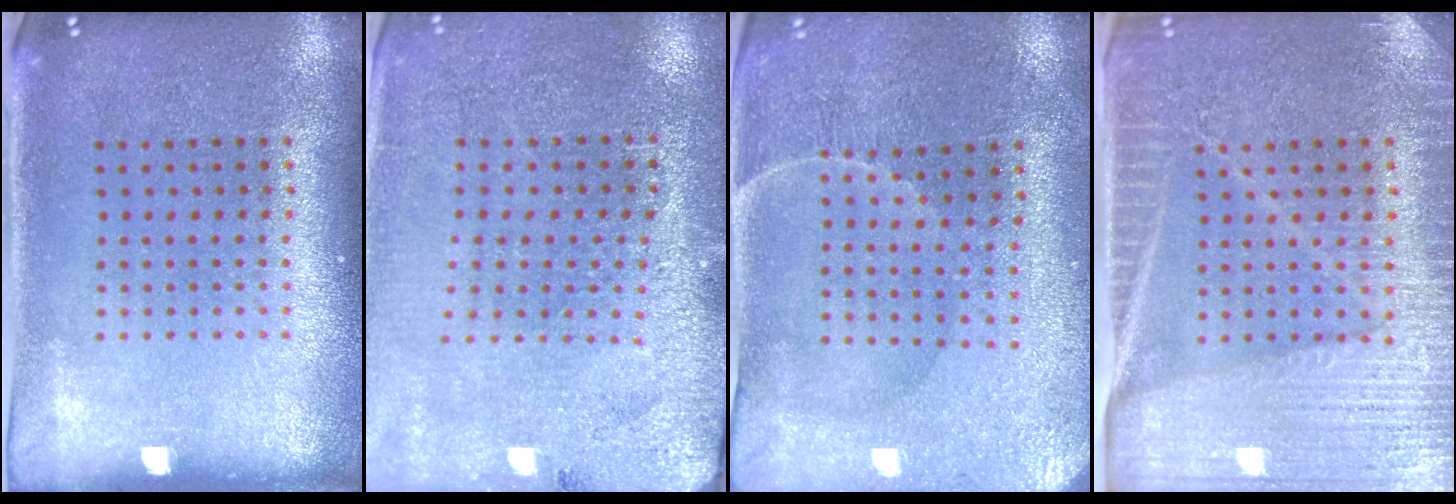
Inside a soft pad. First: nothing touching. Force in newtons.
{"total": 2.8, "press": 2.8, "slide": 0.2}
{"total": 0.7, "press": 0.6, "slide": 0.4}
{"total": 4.0, "press": 3.7, "slide": 1.5}